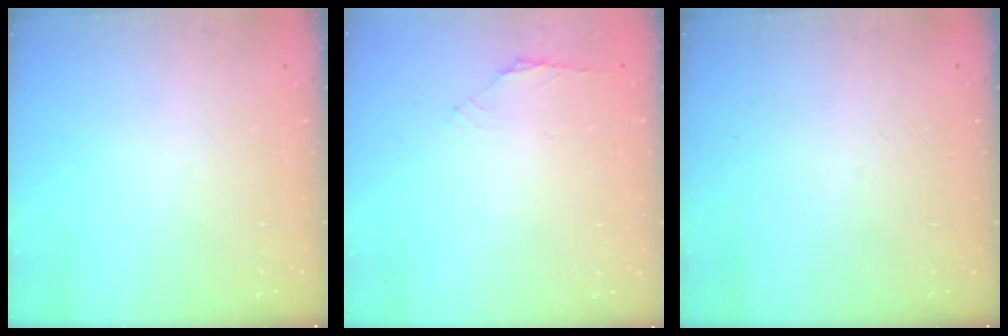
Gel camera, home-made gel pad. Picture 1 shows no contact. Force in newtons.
{"total": 1.6, "press": 1.5, "slide": 0.6}
{"total": 0.0}